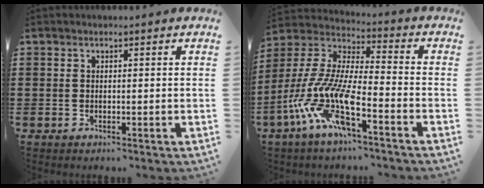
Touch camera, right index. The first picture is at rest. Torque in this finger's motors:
{"motor_torque": [2.14, 0.00, 1.05, 0.21]}